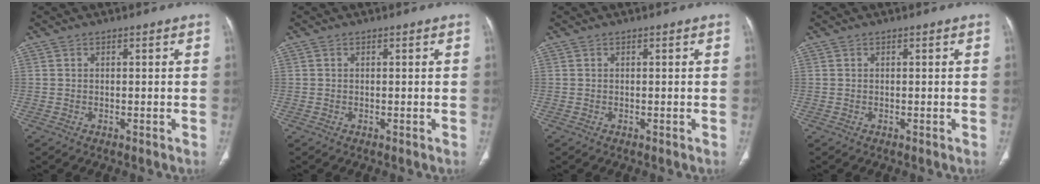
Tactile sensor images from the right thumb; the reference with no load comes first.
{"total": 0.0}
{"total": 0.0}
{"total": 0.0}